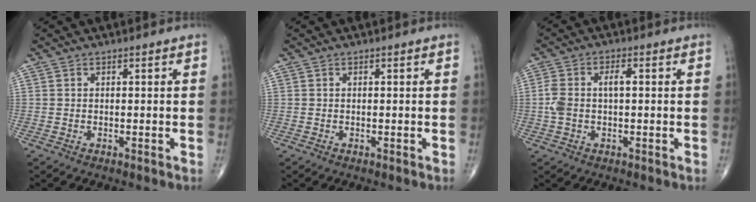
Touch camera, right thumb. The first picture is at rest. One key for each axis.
{"total": 0.0}
{"total": 5.6, "fx": 0.3, "fy": 2.8, "fz": 4.9, "tx": -0.123, "ty": 0.021, "tz": 0.005}